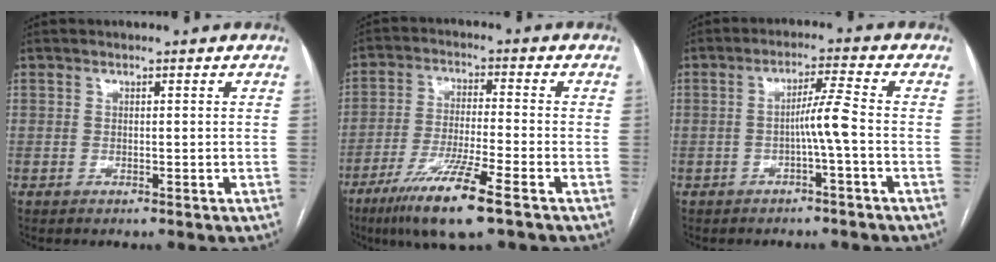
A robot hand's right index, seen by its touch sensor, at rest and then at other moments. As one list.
[{"total": 11.0, "force": [-6.6, 0.1, 8.8], "torque": [-0.170, -0.027, -0.120]}, {"total": 4.4, "force": [-1.2, -0.7, 4.2], "torque": [-0.073, 0.009, -0.020]}]